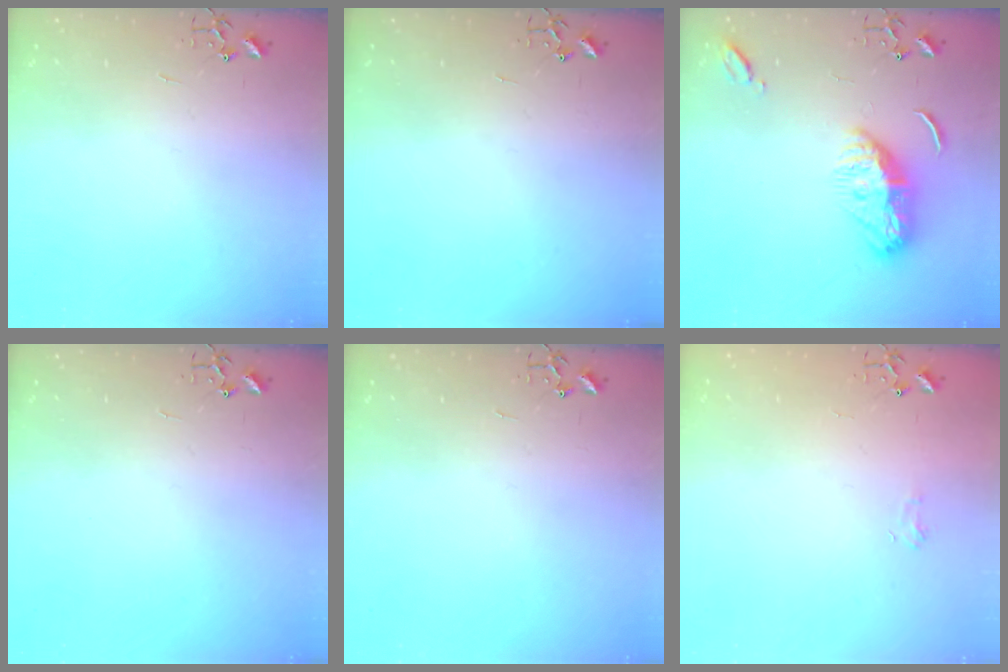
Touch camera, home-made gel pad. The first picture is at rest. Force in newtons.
{"total": 0.0}
{"total": 11.1, "press": 11.0, "slide": 1.0}
{"total": 0.0}
{"total": 0.0}
{"total": 4.8, "press": 4.7, "slide": 0.6}